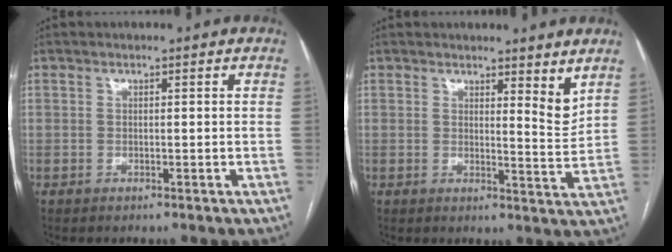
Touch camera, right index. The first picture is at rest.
{"total": 4.1, "force": [3.1, 0.6, 2.5], "torque": [-0.033, -0.029, 0.040]}